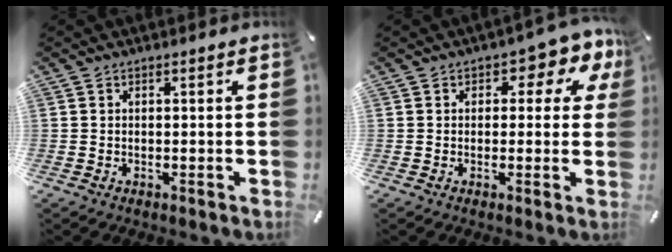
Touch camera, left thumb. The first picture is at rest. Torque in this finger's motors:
{"motor_torque": [0.37, 0.17, 0.35, 0.28, 0.00]}